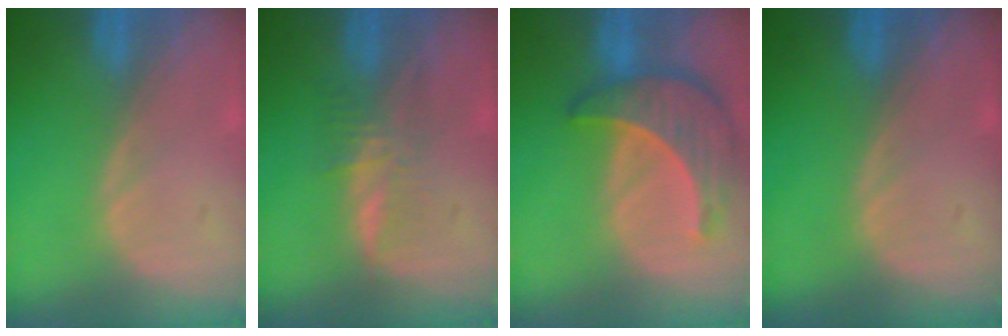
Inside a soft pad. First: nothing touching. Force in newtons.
{"total": 3.4, "press": 3.4, "slide": 0.2}
{"total": 8.9, "press": 8.0, "slide": 3.7}
{"total": 0.0}